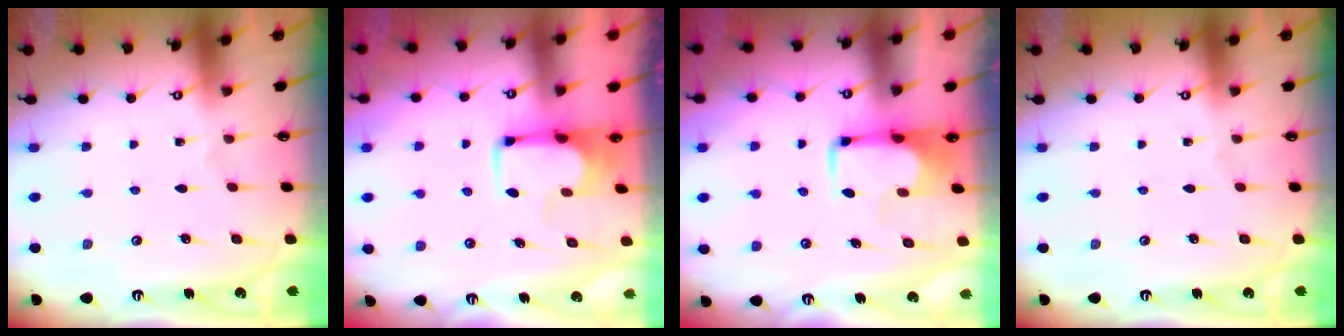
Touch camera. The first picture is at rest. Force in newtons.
{"total": 3.7, "press": 3.7, "slide": 0.4}
{"total": 1.7, "press": 1.6, "slide": 0.5}
{"total": 0.0}